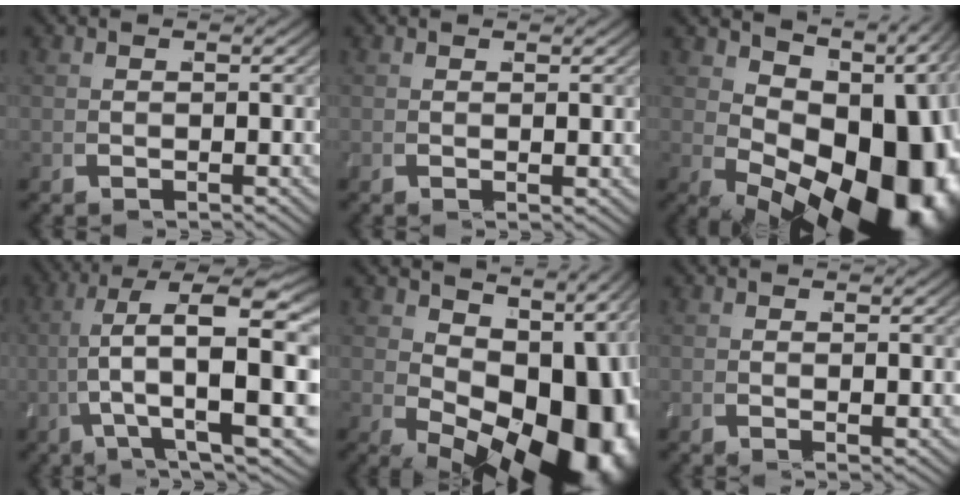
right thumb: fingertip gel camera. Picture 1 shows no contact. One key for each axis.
{"total": 0.6, "fx": 0.3, "fy": 0.2, "fz": 0.5, "tx": -0.010, "ty": -0.001, "tz": 0.004}
{"total": 19.1, "fx": -1.4, "fy": 11.1, "fz": 15.4, "tx": -0.231, "ty": -0.037, "tz": 0.007}
{"total": 13.3, "fx": 1.7, "fy": 5.5, "fz": 12.0, "tx": -0.208, "ty": -0.013, "tz": 0.042}
{"total": 16.7, "fx": -1.2, "fy": 9.8, "fz": 13.4, "tx": -0.200, "ty": -0.036, "tz": 0.009}
{"total": 0.9, "fx": 0.3, "fy": 0.4, "fz": 0.7, "tx": -0.017, "ty": -0.001, "tz": 0.004}